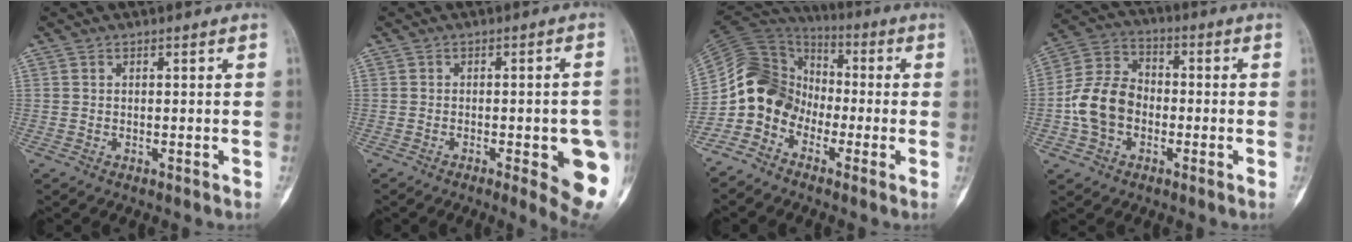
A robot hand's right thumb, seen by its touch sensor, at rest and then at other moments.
{"total": 11.5, "force": [-3.3, 3.0, 10.6], "torque": [-0.113, 0.003, -0.031]}
{"total": 12.2, "force": [-4.6, 9.9, 5.4], "torque": [-0.084, 0.067, -0.102]}
{"total": 11.3, "force": [-2.2, 8.6, 7.0], "torque": [-0.127, 0.037, -0.049]}